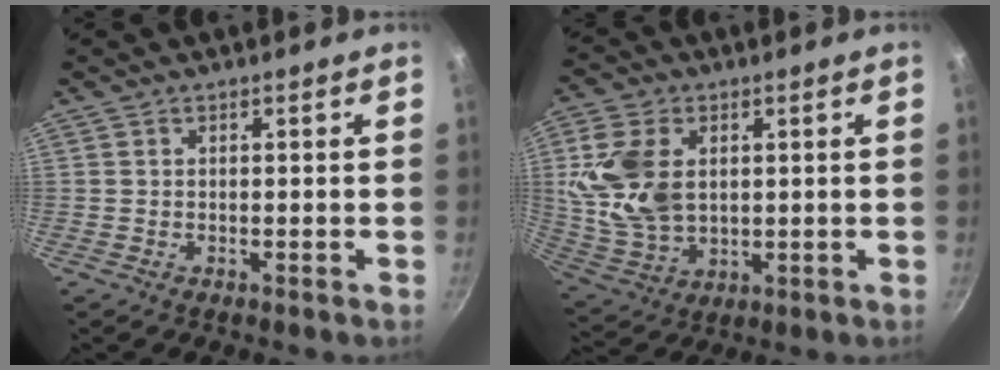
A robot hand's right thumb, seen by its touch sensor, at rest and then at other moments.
{"total": 13.7, "force": [2.3, 9.3, 9.7], "torque": [-0.176, -0.011, 0.056]}